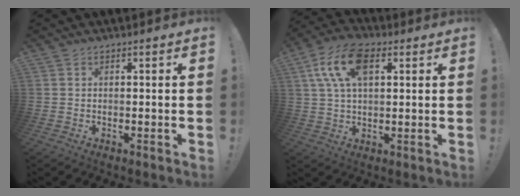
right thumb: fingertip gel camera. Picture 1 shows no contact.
{"total": 13.8, "force": [4.8, 7.6, 10.4], "torque": [-0.199, 0.002, 0.091]}